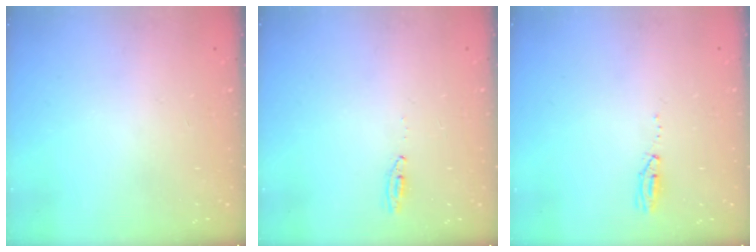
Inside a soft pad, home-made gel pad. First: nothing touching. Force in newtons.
{"total": 3.0, "press": 2.8, "slide": 1.2}
{"total": 3.5, "press": 2.9, "slide": 2.0}